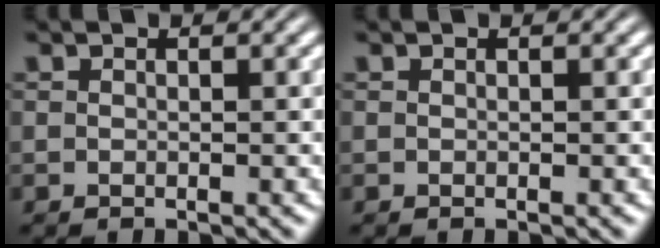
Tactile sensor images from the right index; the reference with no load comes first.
{"total": 0.0}